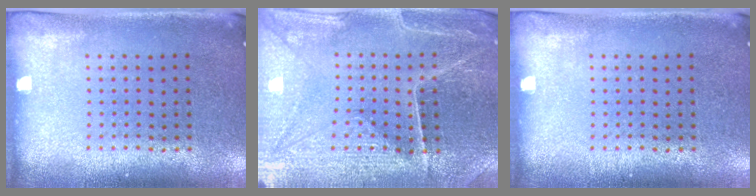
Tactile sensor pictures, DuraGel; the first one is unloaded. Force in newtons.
{"total": 3.4, "press": 3.4, "slide": 0.3}
{"total": 0.0}